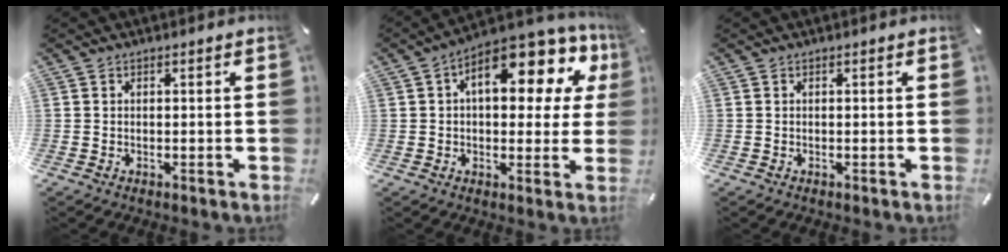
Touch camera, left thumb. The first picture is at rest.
{"total": 16.7, "force": [6.5, 7.8, 13.3], "torque": [-0.180, -0.043, 0.102]}
{"total": 0.0}